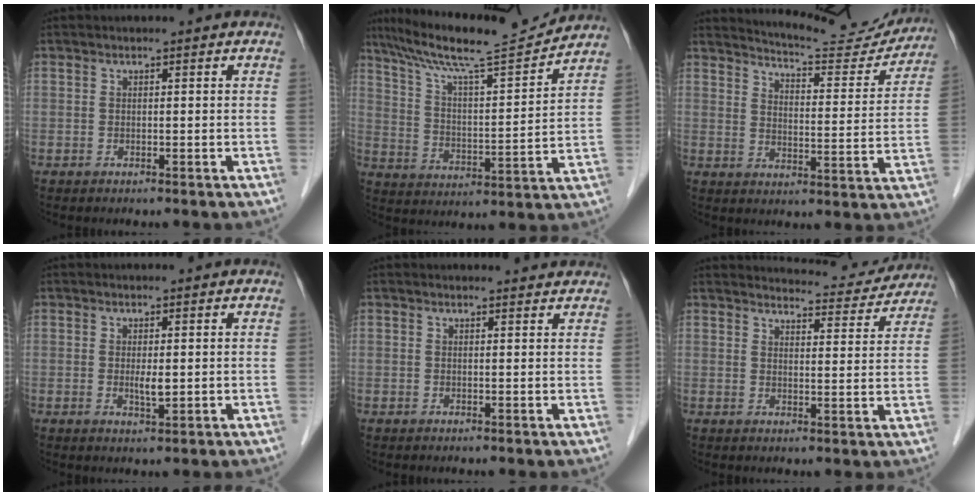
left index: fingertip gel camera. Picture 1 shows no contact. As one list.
[{"total": 16.1, "force": [14.6, -0.1, 6.7], "torque": [-0.123, 0.001, 0.236]}, {"total": 14.2, "force": [13.9, 1.5, 2.6], "torque": [-0.038, -0.029, 0.175]}, {"total": 2.1, "force": [0.2, 0.5, 2.0], "torque": [-0.039, -0.005, 0.005]}, {"total": 2.9, "force": [2.9, 0.4, 0.4], "torque": [-0.011, 0.004, 0.028]}, {"total": 9.8, "force": [9.6, 1.3, 0.9], "torque": [-0.006, -0.009, 0.111]}]